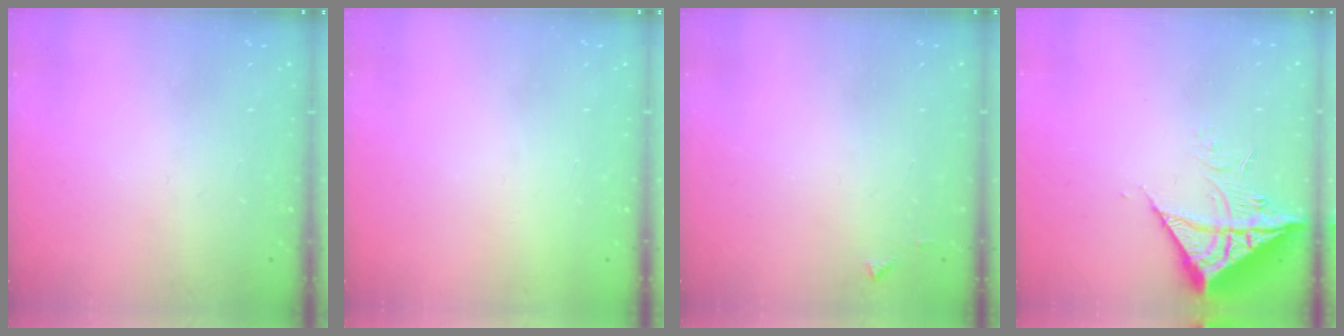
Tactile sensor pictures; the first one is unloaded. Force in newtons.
{"total": 1.5, "press": 1.5, "slide": 0.1}
{"total": 3.6, "press": 3.6, "slide": 0.5}
{"total": 10.4, "press": 10.3, "slide": 1.4}